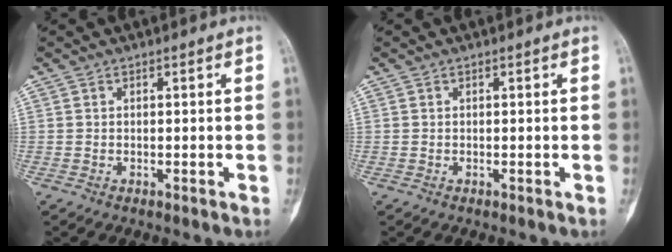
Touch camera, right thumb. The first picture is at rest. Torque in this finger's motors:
{"motor_torque": [-0.05, -0.30, 0.05, 0.18, -0.03]}